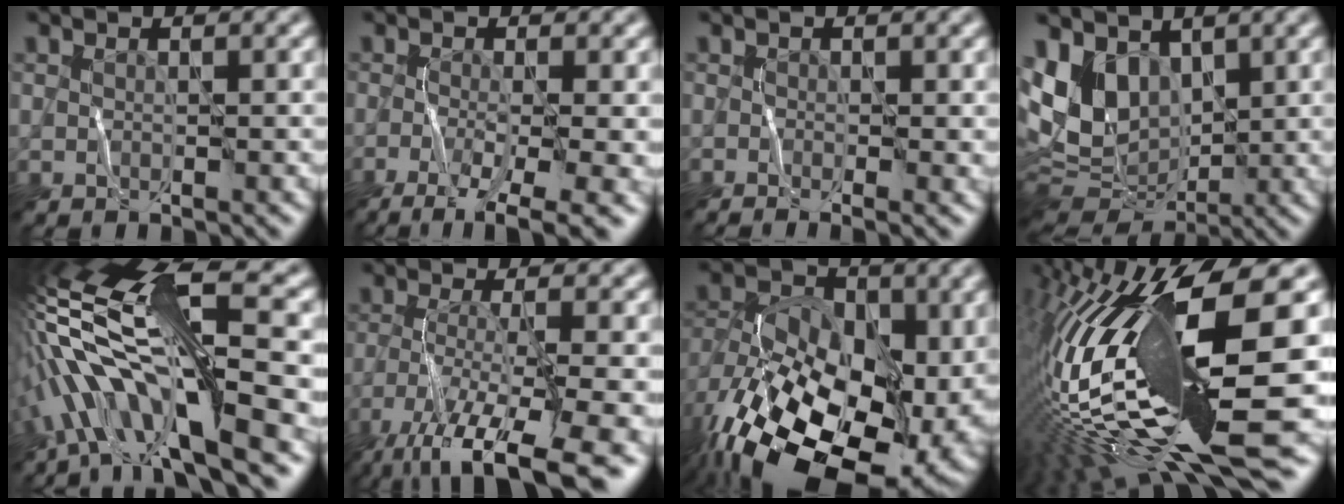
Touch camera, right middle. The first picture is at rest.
{"total": 6.2, "force": [-3.4, 1.1, 5.0], "torque": [-0.080, -0.002, -0.043]}
{"total": 1.2, "force": [-0.7, 0.0, 1.0], "torque": [-0.020, 0.000, -0.006]}
{"total": 8.2, "force": [2.4, 5.6, 5.5], "torque": [-0.140, -0.005, 0.056]}
{"total": 13.4, "force": [-3.2, 3.2, 12.6], "torque": [-0.253, 0.038, -0.040]}
{"total": 10.5, "force": [-7.0, 2.1, 7.6], "torque": [-0.143, -0.009, -0.109]}
{"total": 20.9, "force": [-9.7, 13.3, 12.9], "torque": [-0.218, -0.027, -0.121]}
{"total": 17.3, "force": [-2.5, 4.3, 16.6], "torque": [-0.323, 0.009, -0.031]}